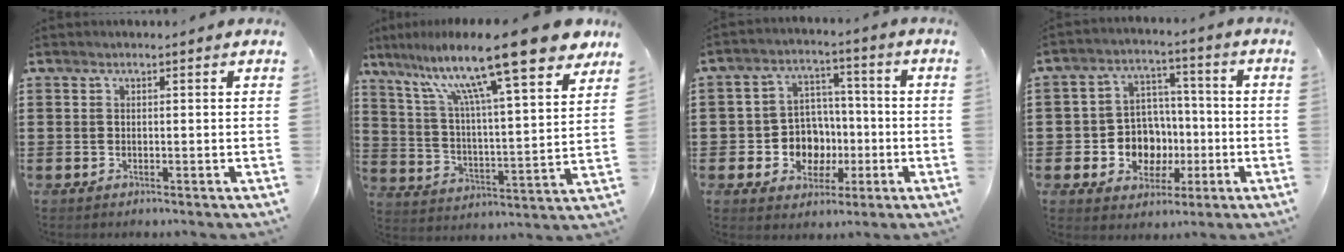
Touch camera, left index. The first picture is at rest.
{"total": 16.2, "force": [12.1, 1.3, 10.7], "torque": [-0.207, -0.079, 0.192]}
{"total": 7.9, "force": [-1.5, 7.2, 3.0], "torque": [-0.065, 0.020, -0.017]}
{"total": 8.5, "force": [-1.5, 7.6, 3.3], "torque": [-0.079, 0.020, -0.018]}